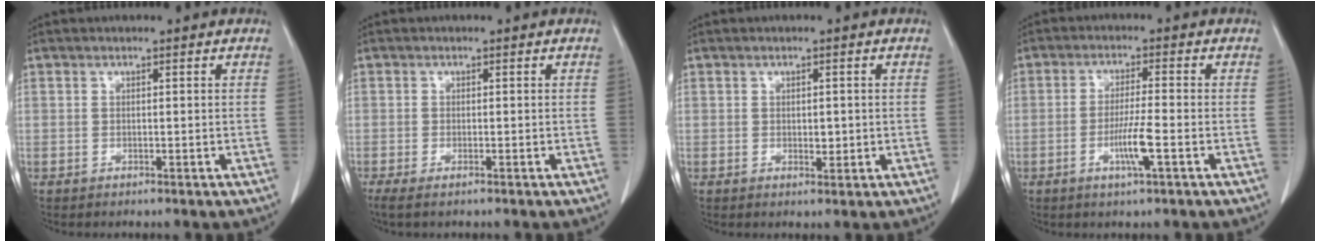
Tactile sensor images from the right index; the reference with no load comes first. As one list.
[{"total": 2.0, "force": [-1.4, 0.5, 1.3], "torque": [-0.020, -0.004, -0.020]}, {"total": 1.8, "force": [0.1, 1.0, 1.5], "torque": [-0.020, -0.001, 0.008]}, {"total": 5.3, "force": [-1.8, -0.2, 5.0], "torque": [-0.092, -0.008, -0.032]}]